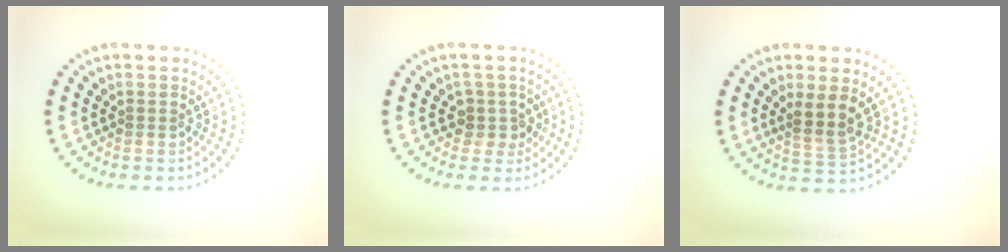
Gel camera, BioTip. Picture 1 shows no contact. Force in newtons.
{"total": 2.0, "press": 1.5, "slide": 1.2}
{"total": 2.7, "press": 2.2, "slide": 1.5}